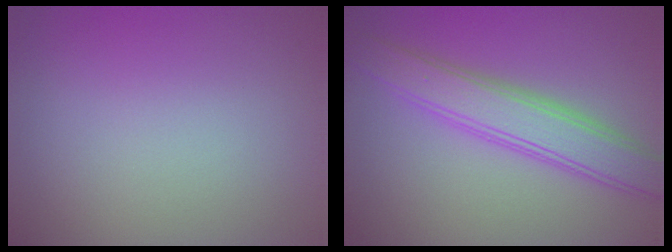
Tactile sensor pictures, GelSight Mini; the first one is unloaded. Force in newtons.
{"total": 4.2, "press": 4.2, "slide": 0.5}